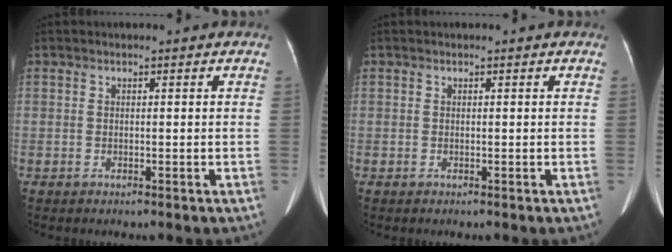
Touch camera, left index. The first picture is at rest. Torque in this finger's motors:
{"motor_torque": [0.04, 0.04, 0.00, 0.01]}